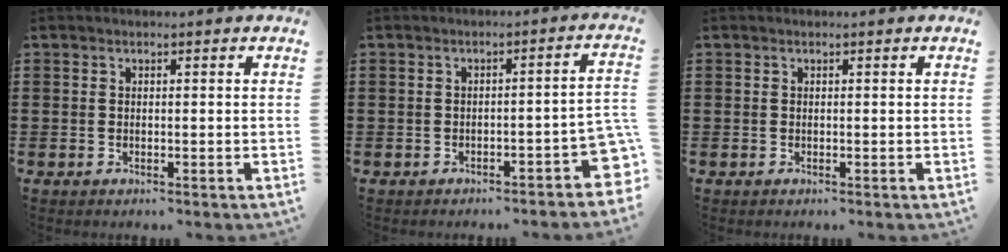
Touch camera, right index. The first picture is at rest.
{"total": 3.4, "force": [-2.3, 0.6, 2.4], "torque": [-0.041, -0.001, -0.044]}
{"total": 0.0}